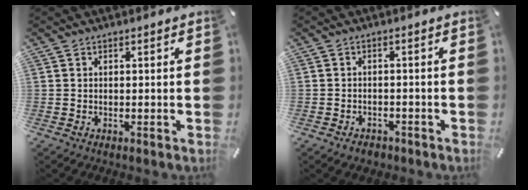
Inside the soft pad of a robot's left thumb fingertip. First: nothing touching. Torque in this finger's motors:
{"motor_torque": [-0.35, 0.38, -0.05, 0.09, 0.00]}